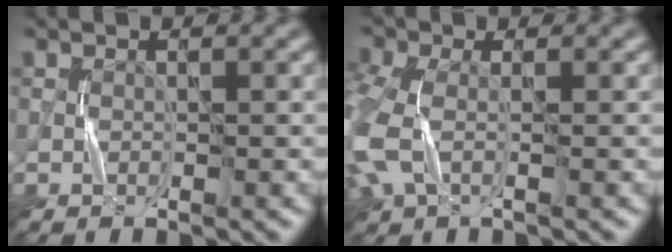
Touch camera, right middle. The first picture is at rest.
{"total": 4.7, "force": [-0.8, 2.8, 3.7], "torque": [-0.108, -0.005, -0.030]}